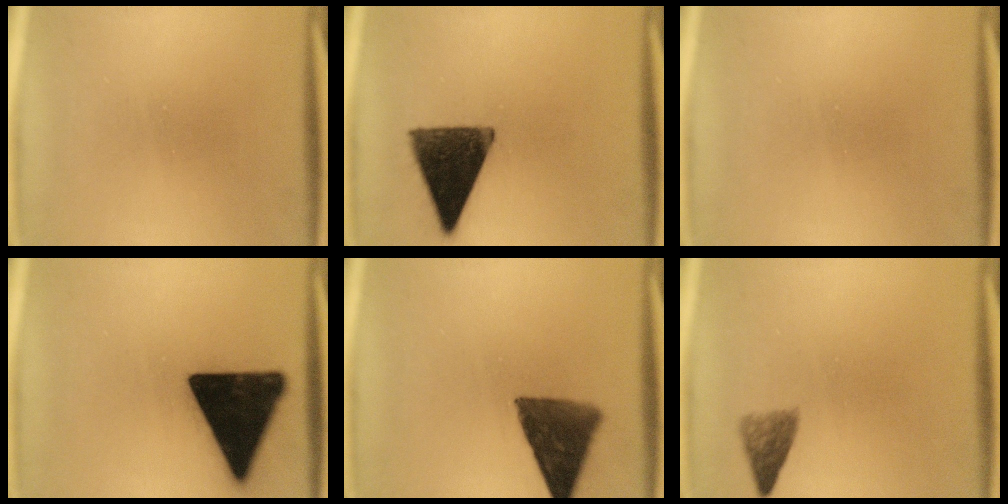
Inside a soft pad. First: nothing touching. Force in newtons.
{"total": 13.7}
{"total": 0.0}
{"total": 19.9}
{"total": 11.1}
{"total": 2.9}